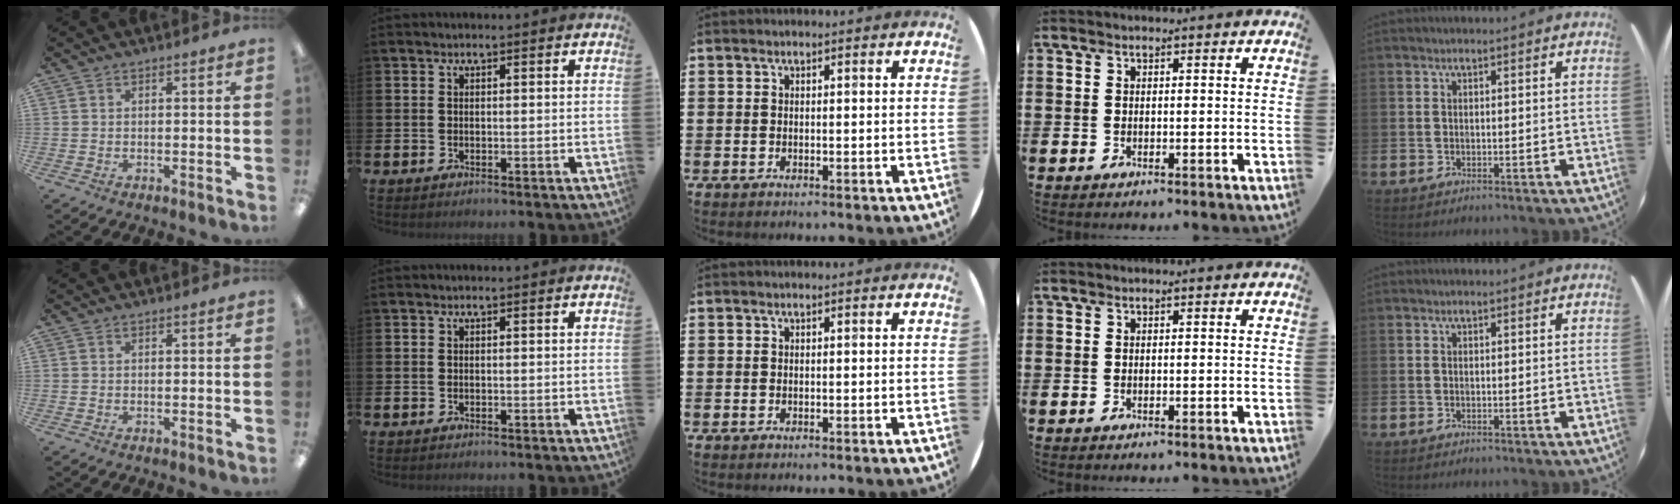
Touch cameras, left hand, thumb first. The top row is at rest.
{}